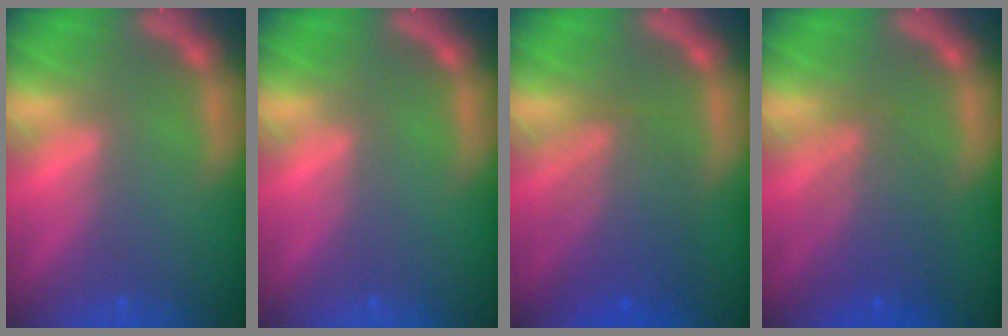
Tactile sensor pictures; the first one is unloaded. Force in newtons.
{"total": 0.0}
{"total": 6.1}
{"total": 5.1}